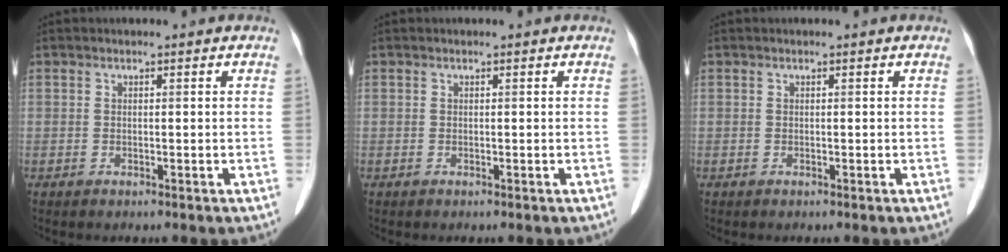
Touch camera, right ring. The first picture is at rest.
{"total": 0.0}
{"total": 0.0}